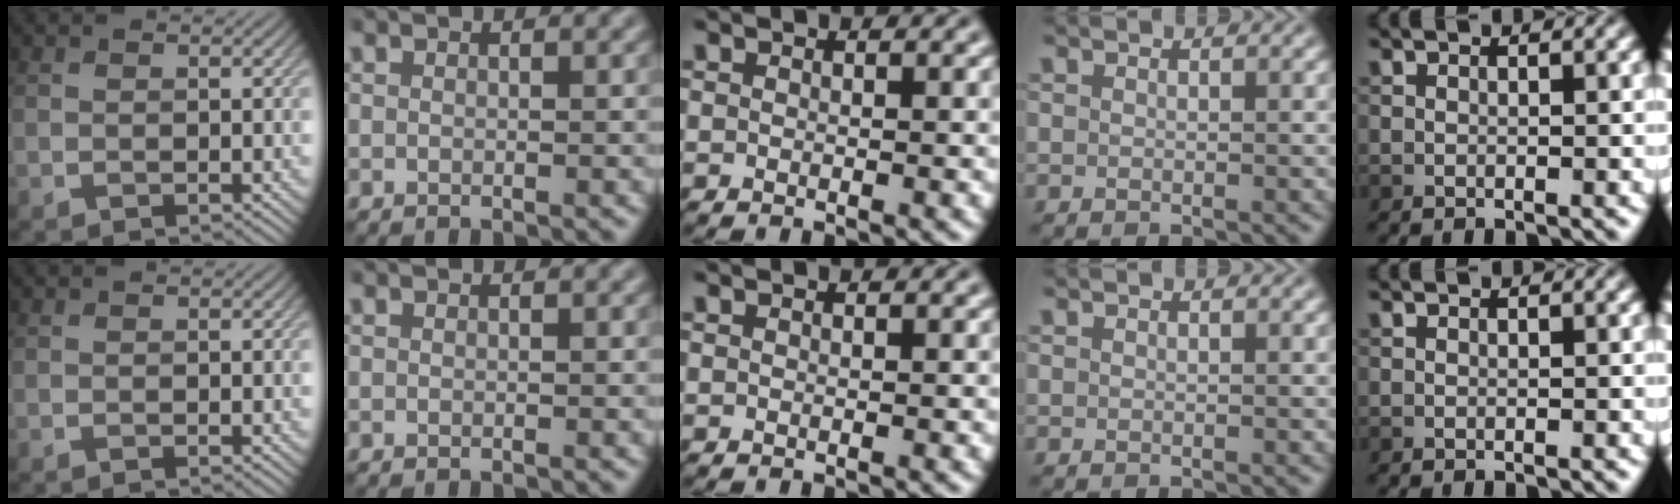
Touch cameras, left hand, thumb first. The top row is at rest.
{}